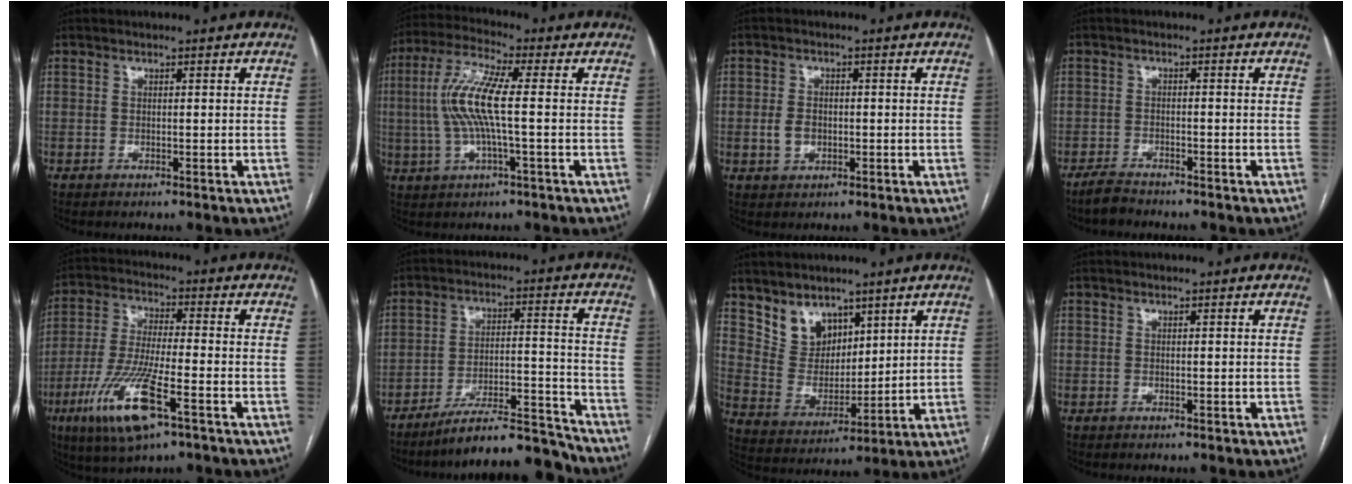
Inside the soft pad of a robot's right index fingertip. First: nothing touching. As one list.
[{"total": 10.1, "force": [0.1, 1.1, 10.1], "torque": [-0.217, 0.014, -0.004]}, {"total": 3.3, "force": [-0.5, 2.5, 2.1], "torque": [-0.041, 0.007, -0.004]}, {"total": 3.0, "force": [-2.8, 0.5, 1.0], "torque": [-0.024, -0.007, -0.052]}, {"total": 13.4, "force": [-6.2, 2.1, 11.7], "torque": [-0.244, -0.024, -0.112]}, {"total": 13.6, "force": [-12.7, 1.1, 4.8], "torque": [-0.061, 0.035, -0.208]}, {"total": 8.3, "force": [5.8, 5.4, 2.3], "torque": [-0.051, 0.013, 0.125]}, {"total": 0.0}]